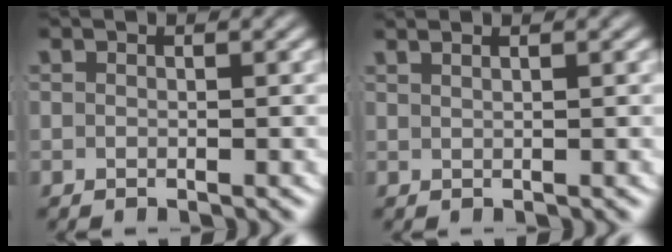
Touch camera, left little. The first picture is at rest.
{"total": 1.7, "force": [1.3, -0.1, 1.0], "torque": [-0.012, 0.006, 0.023]}